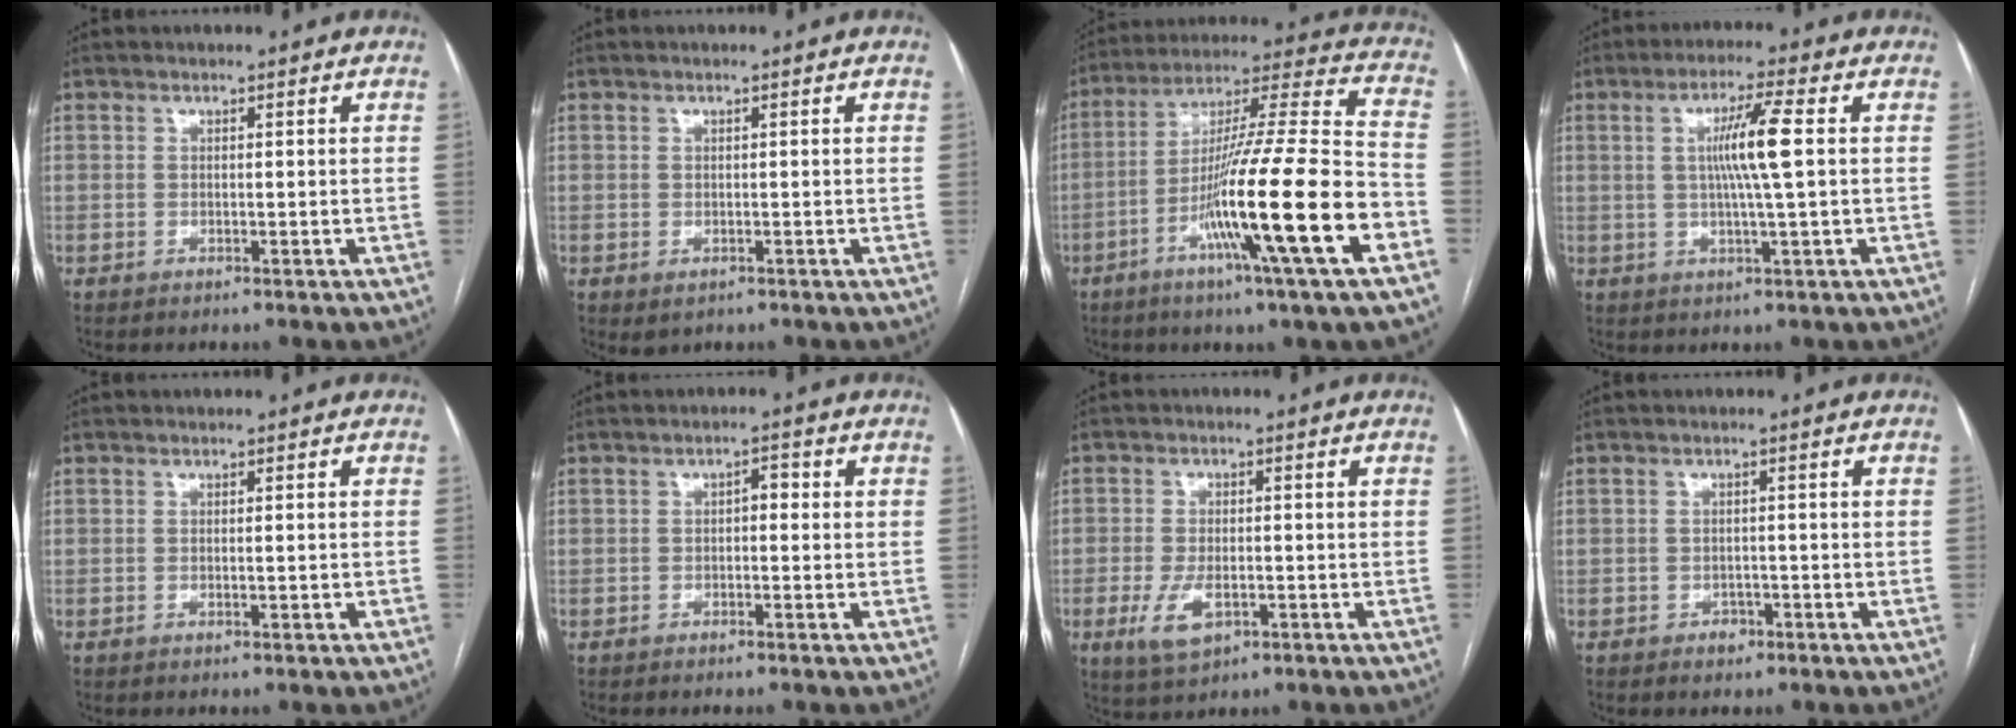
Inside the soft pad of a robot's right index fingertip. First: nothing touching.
{"total": 1.4, "force": [-0.4, 1.0, 0.8], "torque": [-0.009, -0.001, 0.001]}
{"total": 22.2, "force": [-8.4, -0.7, 20.5], "torque": [-0.341, -0.024, -0.152]}
{"total": 7.2, "force": [1.0, -0.6, 7.1], "torque": [-0.128, 0.001, 0.017]}
{"total": 0.9, "force": [-0.2, 0.2, 0.9], "torque": [-0.017, -0.002, 0.000]}
{"total": 2.1, "force": [0.0, 0.9, 1.8], "torque": [-0.022, 0.010, -0.005]}
{"total": 5.8, "force": [-2.1, 2.9, 4.5], "torque": [-0.094, -0.006, -0.032]}
{"total": 1.8, "force": [-1.0, 1.3, 0.6], "torque": [-0.007, 0.004, -0.013]}